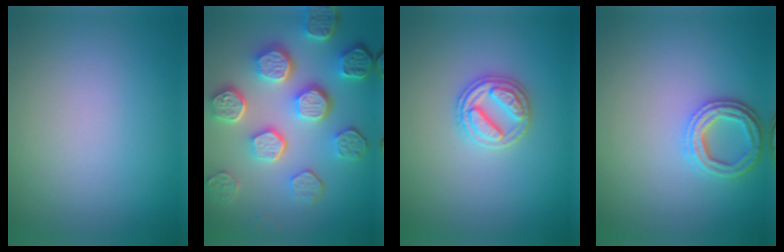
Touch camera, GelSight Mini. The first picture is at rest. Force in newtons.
{"total": 8.6, "press": 6.3, "slide": 5.9}
{"total": 2.9, "press": 2.8, "slide": 0.4}
{"total": 3.2, "press": 2.8, "slide": 1.6}